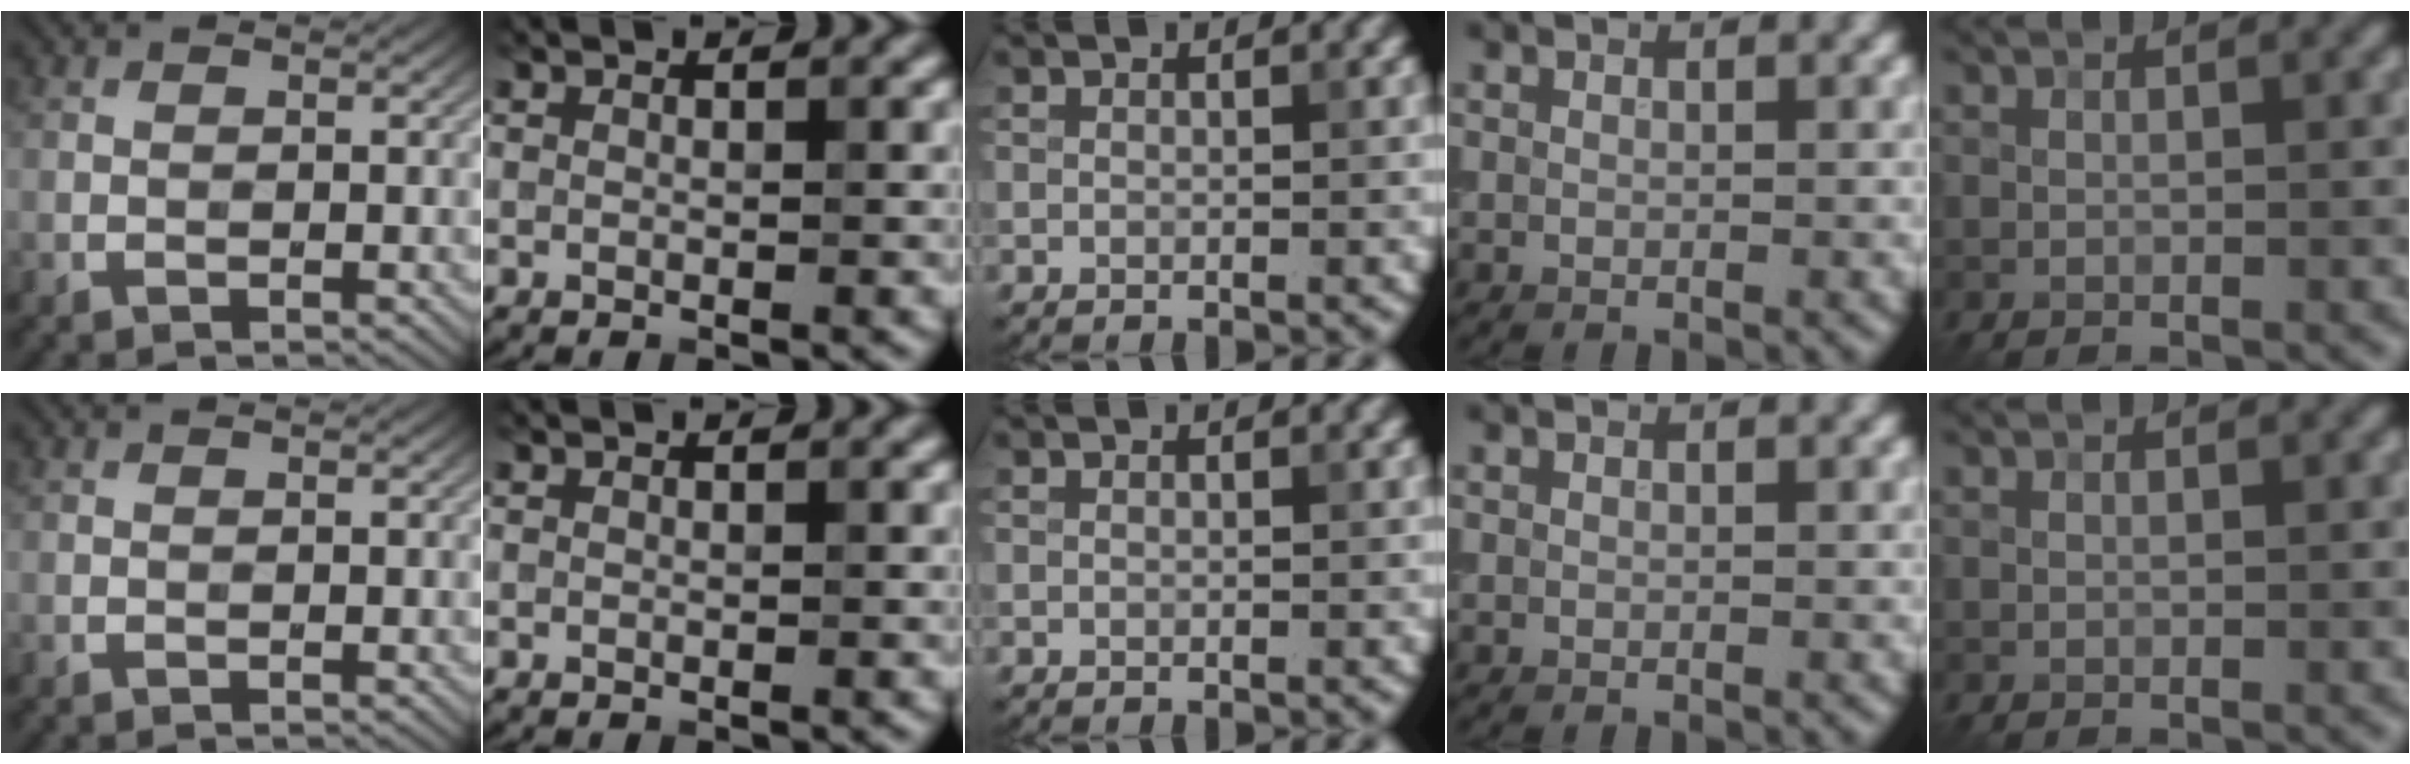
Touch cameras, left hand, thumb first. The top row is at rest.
{}